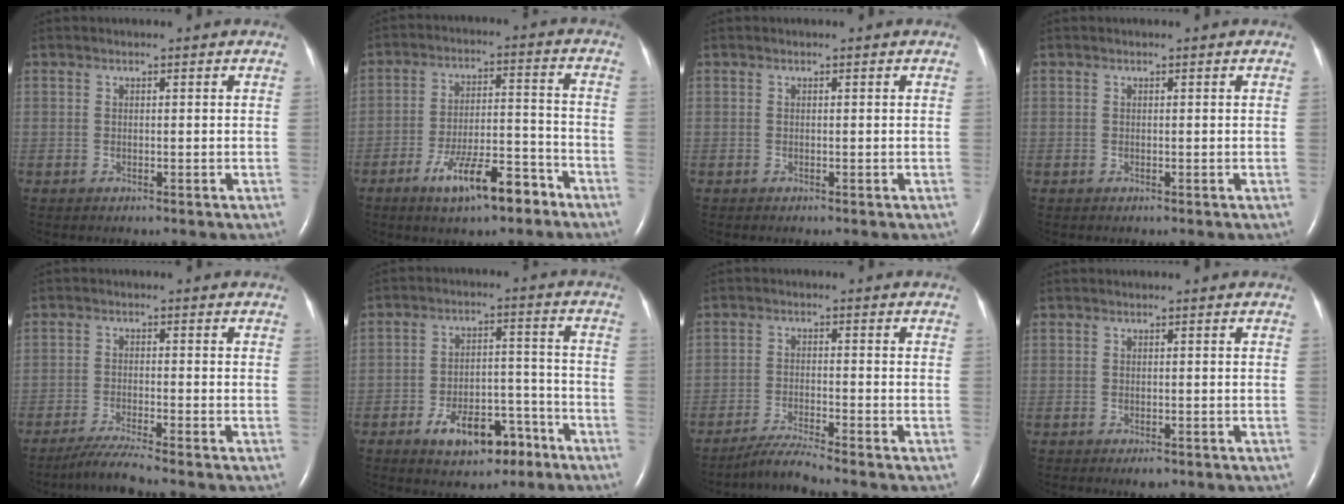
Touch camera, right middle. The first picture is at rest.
{"total": 10.5, "force": [-6.8, 2.6, 7.6], "torque": [-0.130, 0.006, -0.109]}
{"total": 0.0}
{"total": 0.0}
{"total": 4.5, "force": [-3.8, -1.4, 1.9], "torque": [-0.043, -0.021, -0.077]}
{"total": 9.6, "force": [-5.8, 4.8, 5.9], "torque": [-0.095, 0.019, -0.086]}
{"total": 4.3, "force": [-3.8, -1.5, 1.2], "torque": [-0.032, -0.024, -0.076]}
{"total": 1.3, "force": [-0.8, 0.5, 0.9], "torque": [-0.012, -0.002, -0.007]}